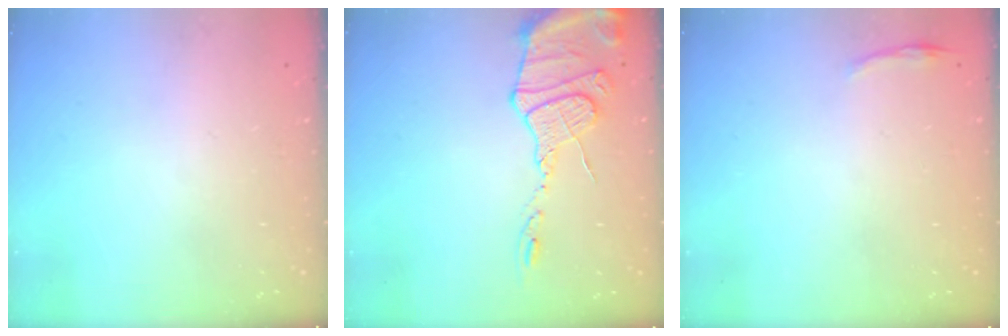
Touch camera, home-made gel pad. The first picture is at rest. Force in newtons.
{"total": 14.6, "press": 14.5, "slide": 1.9}
{"total": 3.3, "press": 3.2, "slide": 0.7}